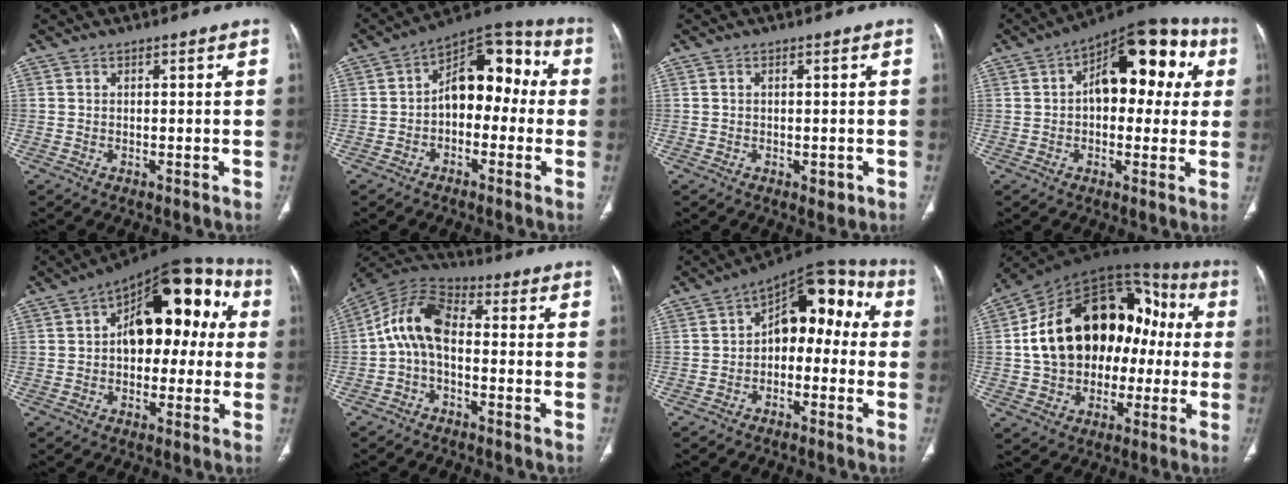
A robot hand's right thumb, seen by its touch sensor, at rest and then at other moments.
{"total": 13.2, "force": [-0.4, 8.4, 10.2], "torque": [-0.103, 0.052, -0.023]}
{"total": 2.0, "force": [-0.5, 1.2, 1.6], "torque": [-0.016, -0.001, -0.003]}
{"total": 17.9, "force": [3.8, 9.9, 14.4], "torque": [-0.147, 0.032, 0.045]}
{"total": 19.3, "force": [3.0, 10.9, 15.6], "torque": [-0.172, 0.045, 0.035]}
{"total": 10.3, "force": [-0.9, 6.0, 8.4], "torque": [-0.154, 0.033, -0.032]}
{"total": 13.2, "force": [0.2, 8.3, 10.3], "torque": [-0.091, 0.054, -0.014]}
{"total": 26.3, "force": [0.7, 18.2, 19.1], "torque": [-0.283, 0.052, 0.016]}